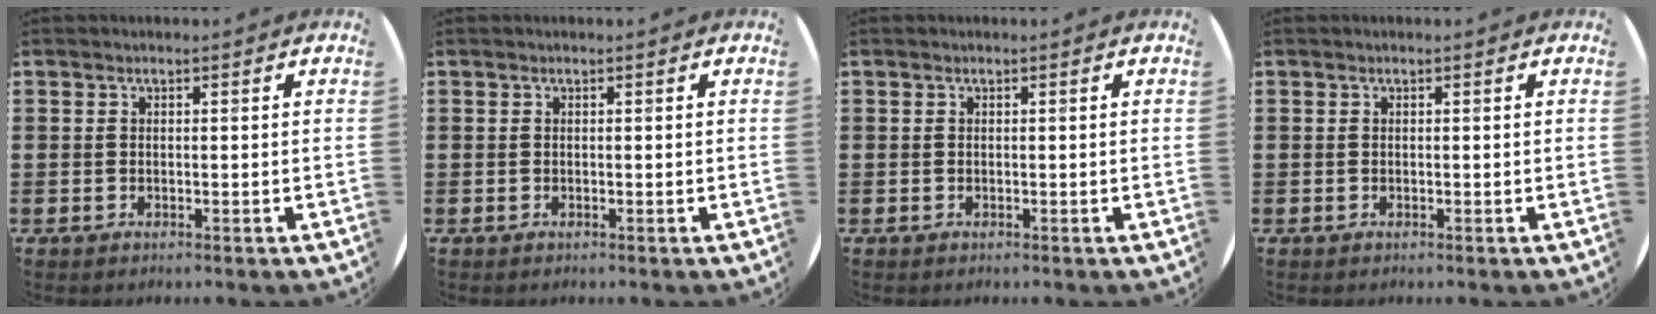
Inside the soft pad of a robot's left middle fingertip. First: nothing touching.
{"total": 0.0}
{"total": 0.0}
{"total": 0.0}